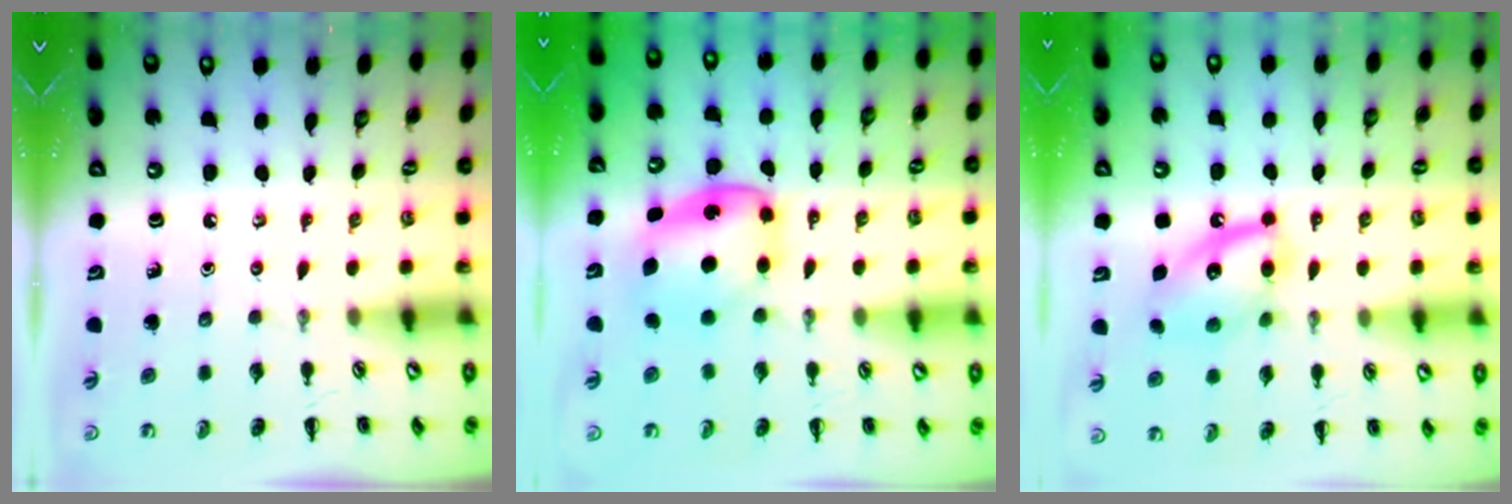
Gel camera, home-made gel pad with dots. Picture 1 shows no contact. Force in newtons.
{"total": 6.3, "press": 6.3, "slide": 0.3}
{"total": 13.2, "press": 13.1, "slide": 1.3}